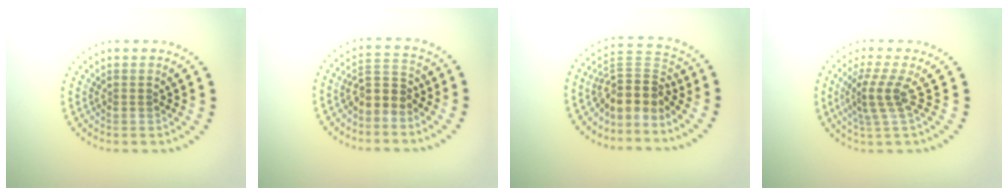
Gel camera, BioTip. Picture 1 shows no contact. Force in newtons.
{"total": 2.8, "press": 2.5, "slide": 1.3}
{"total": 4.1, "press": 3.1, "slide": 2.7}
{"total": 2.8, "press": 1.9, "slide": 2.1}